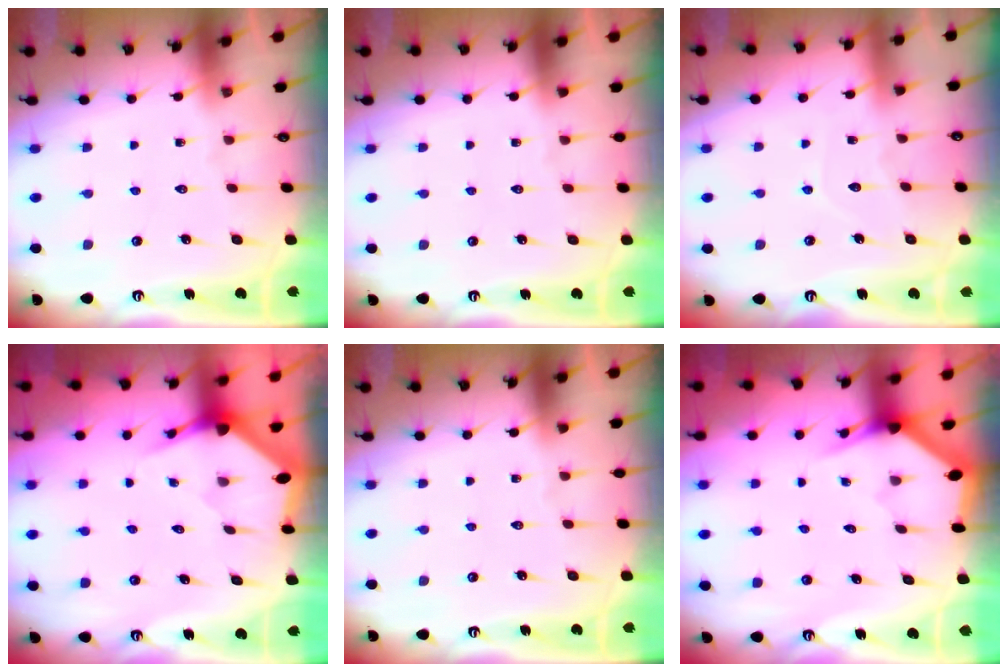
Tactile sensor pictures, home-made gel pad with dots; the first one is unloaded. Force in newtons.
{"total": 0.0}
{"total": 4.2, "press": 4.2, "slide": 0.5}
{"total": 2.9, "press": 2.9, "slide": 0.2}
{"total": 0.0}
{"total": 3.1, "press": 3.1, "slide": 0.0}